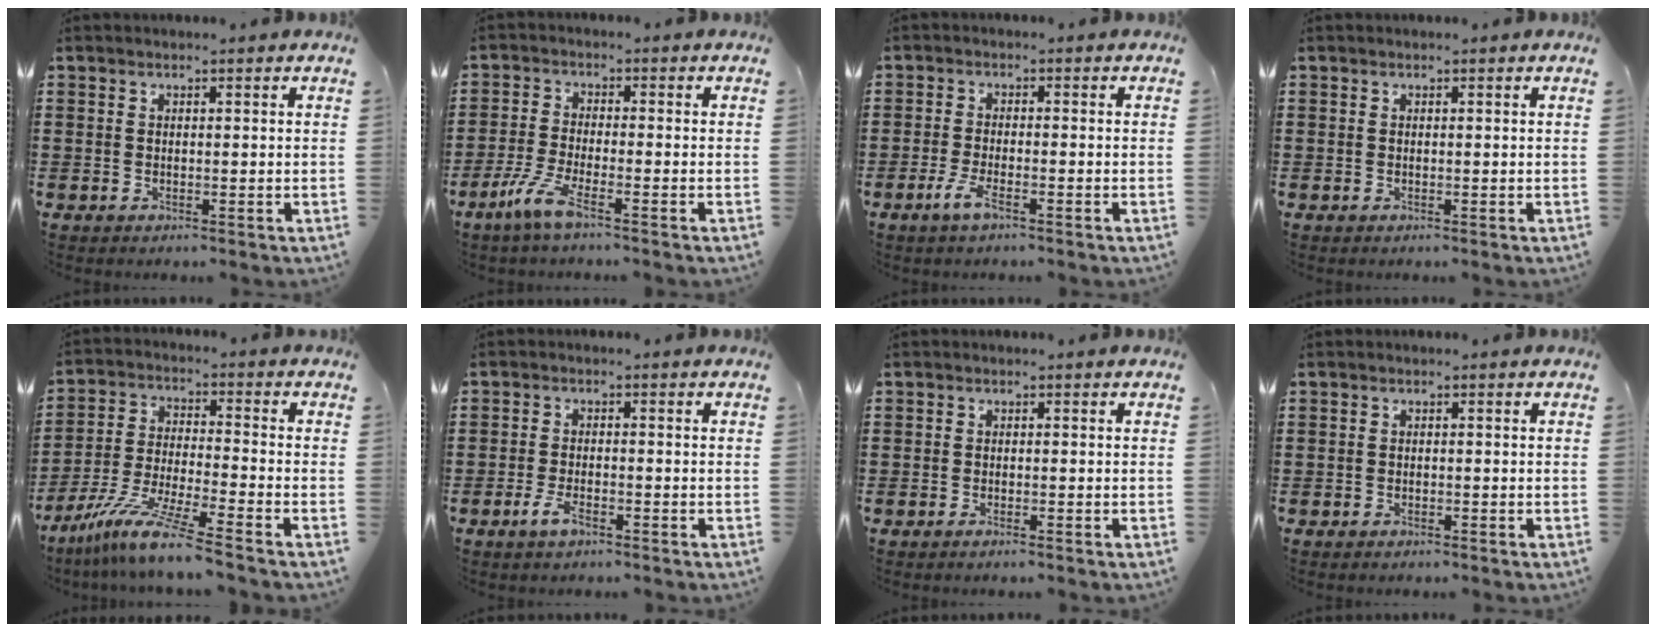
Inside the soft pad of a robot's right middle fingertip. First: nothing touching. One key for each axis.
{"total": 5.2, "fx": -3.0, "fy": 0.5, "fz": 4.2, "tx": -0.102, "ty": -0.016, "tz": -0.060}
{"total": 3.3, "fx": -1.7, "fy": 0.6, "fz": 2.7, "tx": -0.065, "ty": -0.007, "tz": -0.037}
{"total": 0.0}
{"total": 9.9, "fx": -8.1, "fy": -0.5, "fz": 5.7, "tx": -0.116, "ty": -0.008, "tz": -0.161}
{"total": 3.1, "fx": -1.7, "fy": 1.0, "fz": 2.4, "tx": -0.054, "ty": -0.003, "tz": -0.035}
{"total": 0.7, "fx": -0.6, "fy": -0.1, "fz": 0.4, "tx": -0.011, "ty": -0.005, "tz": -0.011}
{"total": 0.7, "fx": -0.6, "fy": 0.2, "fz": 0.1, "tx": -0.003, "ty": -0.001, "tz": -0.013}